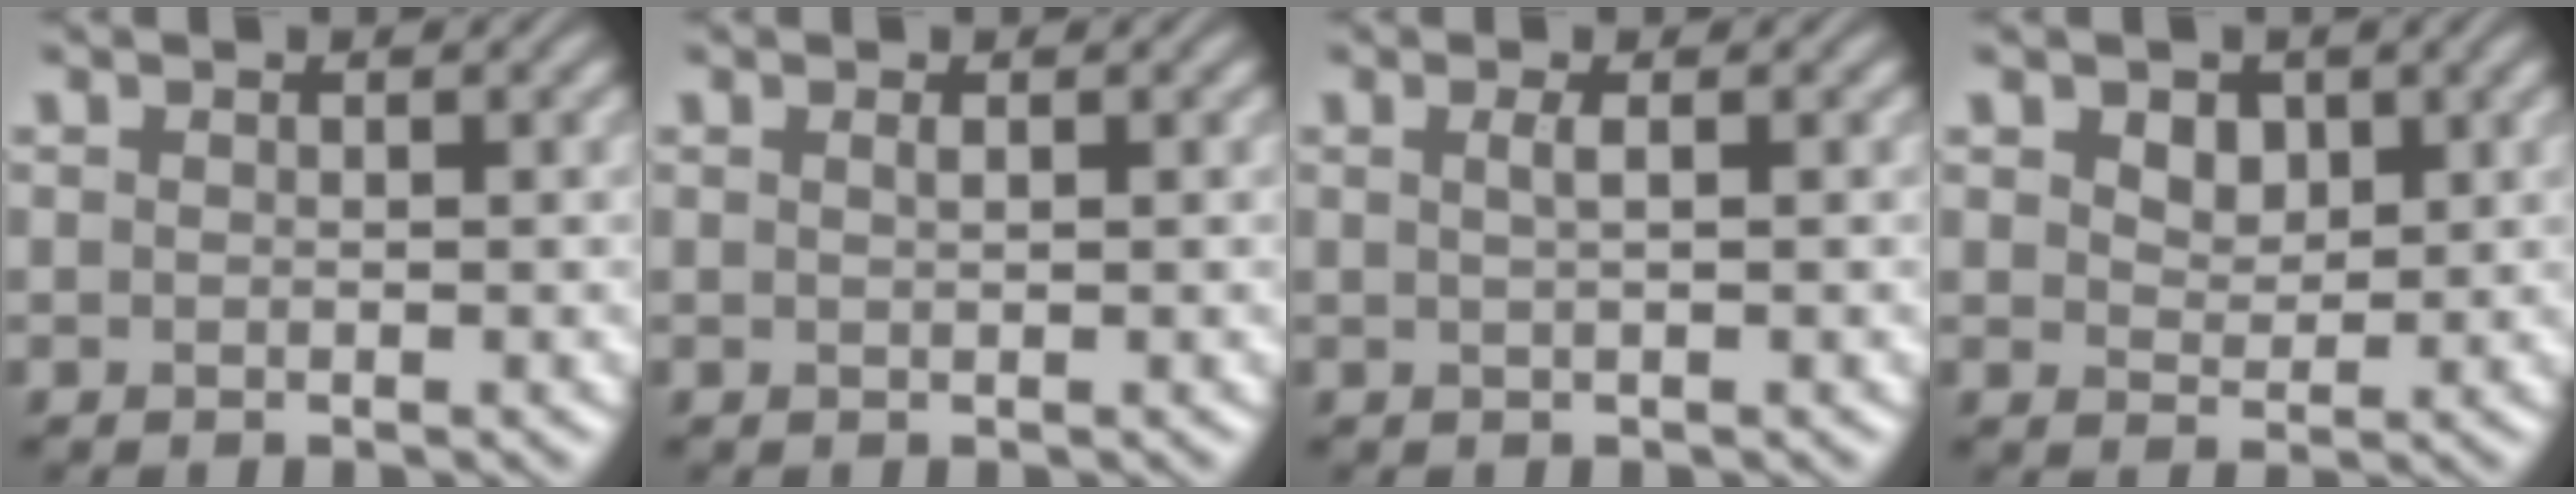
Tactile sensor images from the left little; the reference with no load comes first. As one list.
[{"total": 0.6, "force": [0.2, 0.2, 0.5], "torque": [-0.006, 0.003, 0.004]}, {"total": 1.3, "force": [0.3, 0.4, 1.2], "torque": [-0.018, 0.004, 0.002]}, {"total": 2.2, "force": [1.1, 1.5, 1.2], "torque": [-0.024, -0.003, 0.014]}]